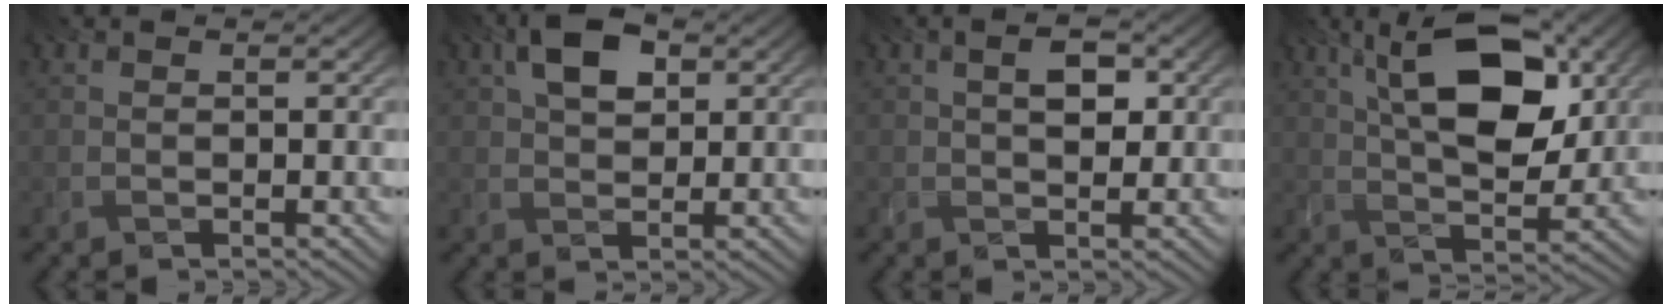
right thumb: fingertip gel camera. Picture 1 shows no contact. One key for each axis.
{"total": 5.1, "fx": 2.1, "fy": 2.6, "fz": 3.8, "tx": -0.076, "ty": 0.008, "tz": 0.032}
{"total": 2.7, "fx": 0.6, "fy": 0.9, "fz": 2.4, "tx": -0.039, "ty": 0.001, "tz": 0.011}
{"total": 12.4, "fx": 4.2, "fy": 5.5, "fz": 10.3, "tx": -0.170, "ty": 0.011, "tz": 0.059}